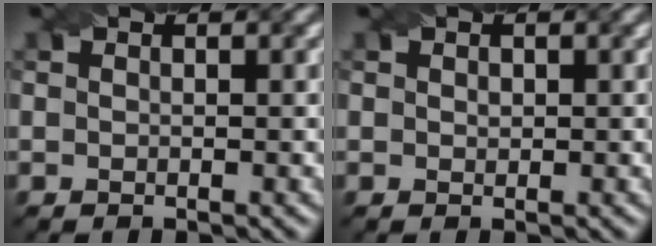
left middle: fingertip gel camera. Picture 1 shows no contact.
{"total": 0.5, "force": [0.1, 0.4, 0.3], "torque": [-0.005, -0.001, 0.003]}